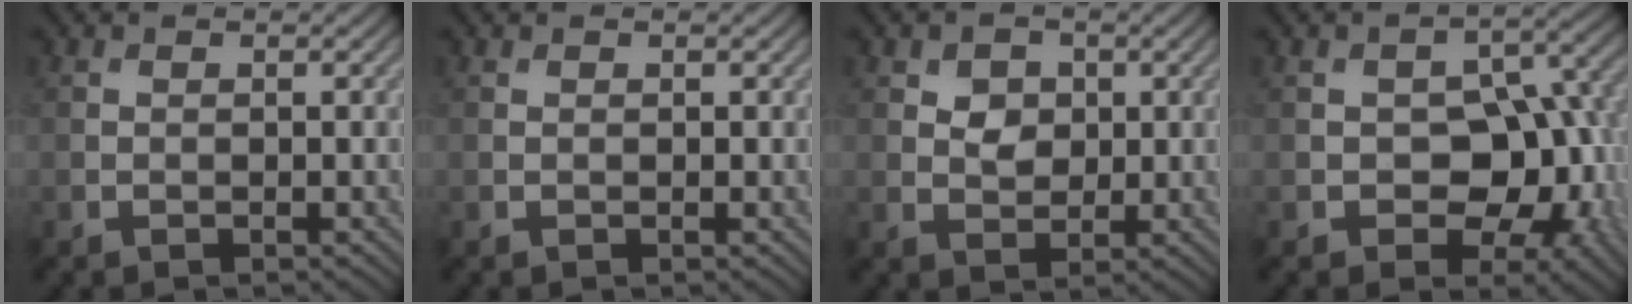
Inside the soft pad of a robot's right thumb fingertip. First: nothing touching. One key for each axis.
{"total": 0.0}
{"total": 3.1, "fx": 1.1, "fy": 2.5, "fz": 1.6, "tx": -0.027, "ty": -0.003, "tz": 0.007}
{"total": 9.2, "fx": -2.1, "fy": 6.0, "fz": 6.7, "tx": -0.084, "ty": -0.010, "tz": -0.038}